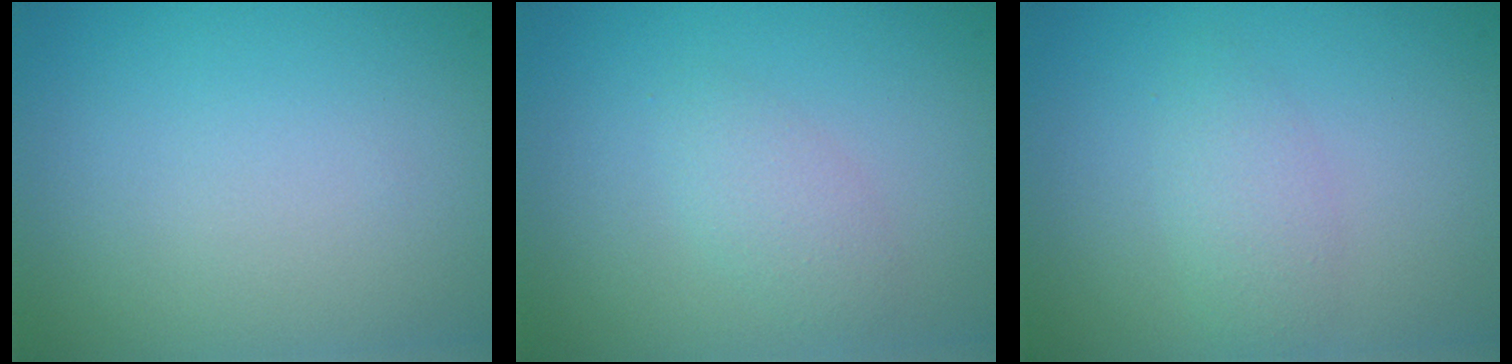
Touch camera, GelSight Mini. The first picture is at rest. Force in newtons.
{"total": 1.7, "press": 1.7, "slide": 0.1}
{"total": 1.9, "press": 1.9, "slide": 0.1}